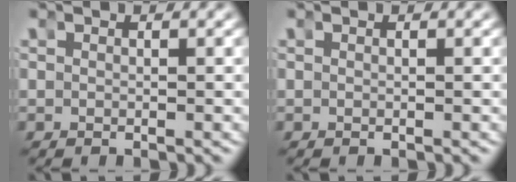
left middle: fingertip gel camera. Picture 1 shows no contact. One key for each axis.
{"total": 0.0}